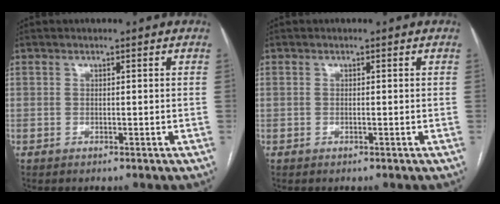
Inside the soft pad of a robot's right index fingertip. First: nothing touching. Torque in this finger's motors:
{"motor_torque": [0.14, 0.05, -0.02, 0.00]}